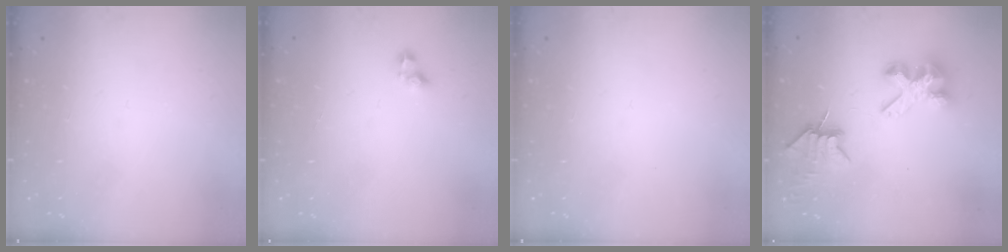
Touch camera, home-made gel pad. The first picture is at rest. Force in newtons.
{"total": 3.7, "press": 3.6, "slide": 0.7}
{"total": 0.0}
{"total": 7.3, "press": 7.2, "slide": 0.8}